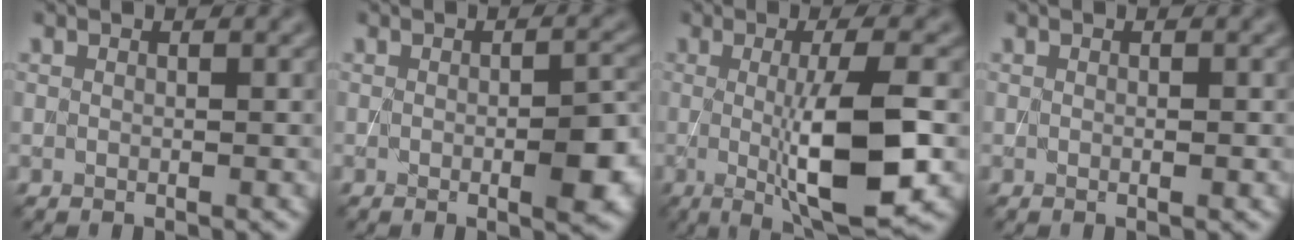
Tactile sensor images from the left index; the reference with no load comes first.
{"total": 4.1, "force": [-0.7, 1.1, 3.9], "torque": [-0.056, -0.004, -0.008]}
{"total": 8.9, "force": [-0.8, 2.0, 8.6], "torque": [-0.122, -0.014, -0.008]}
{"total": 0.7, "force": [0.0, 0.2, 0.6], "torque": [-0.005, -0.002, 0.000]}